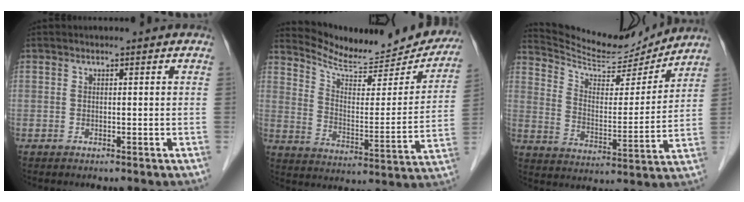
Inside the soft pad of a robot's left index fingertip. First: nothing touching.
{"total": 20.2, "force": [19.2, 3.8, 5.0], "torque": [-0.072, -0.050, 0.265]}
{"total": 14.8, "force": [14.5, 1.5, 2.5], "torque": [-0.056, -0.010, 0.233]}